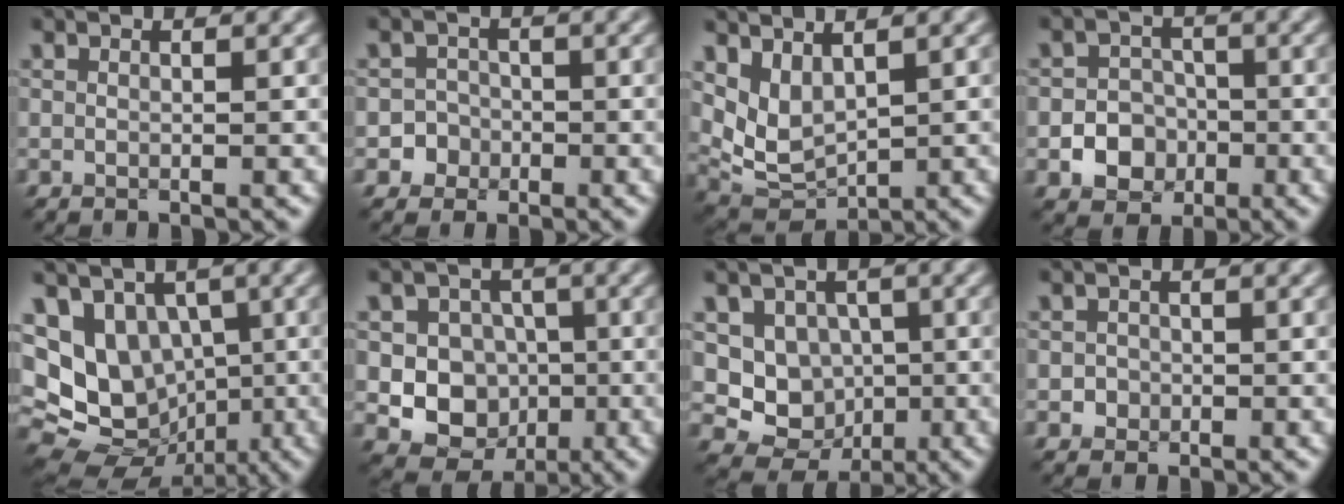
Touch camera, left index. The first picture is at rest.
{"total": 2.9, "force": [-1.5, 2.5, 0.0], "torque": [0.033, 0.003, -0.032]}
{"total": 3.8, "force": [1.8, 2.1, 2.5], "torque": [-0.062, -0.013, 0.044]}
{"total": 5.1, "force": [-2.0, 4.3, 1.7], "torque": [0.002, -0.001, -0.052]}
{"total": 12.4, "force": [0.1, 10.6, 6.5], "torque": [-0.127, 0.023, -0.008]}
{"total": 8.0, "force": [-1.0, 7.4, 2.9], "torque": [-0.048, 0.014, -0.043]}
{"total": 6.1, "force": [-0.3, 5.4, 2.9], "torque": [-0.030, -0.011, -0.021]}
{"total": 1.1, "force": [-0.4, 1.0, 0.1], "torque": [0.007, -0.002, -0.007]}